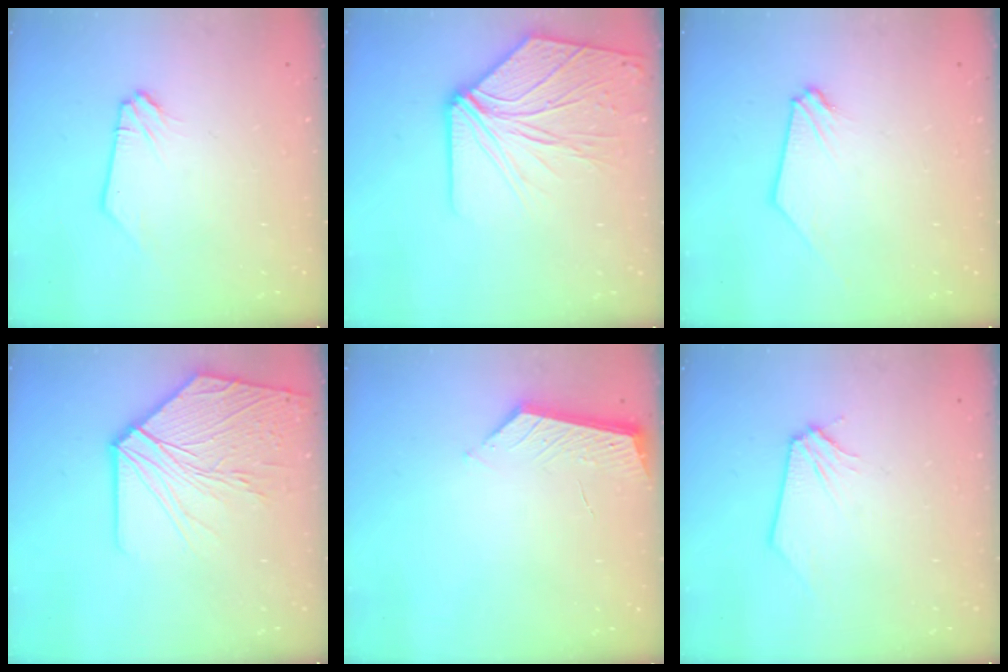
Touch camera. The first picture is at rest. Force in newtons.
{"total": 11.8, "press": 11.6, "slide": 2.0}
{"total": 0.0}
{"total": 13.5, "press": 13.4, "slide": 1.7}
{"total": 5.1, "press": 5.1, "slide": 0.1}
{"total": 0.0}